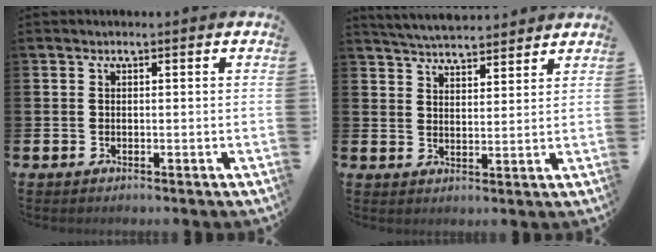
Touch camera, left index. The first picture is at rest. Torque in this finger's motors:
{"motor_torque": [-1.06, -1.08, -1.05, 0.09]}